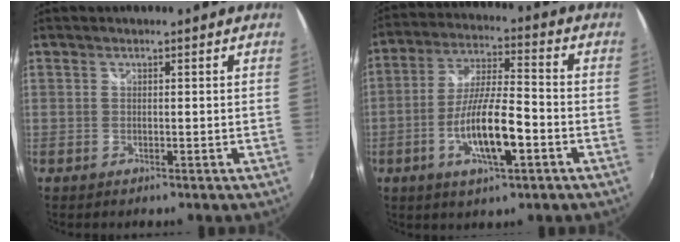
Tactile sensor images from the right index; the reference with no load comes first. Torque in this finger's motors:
{"motor_torque": [0.64, -0.27, 0.49, 0.17]}